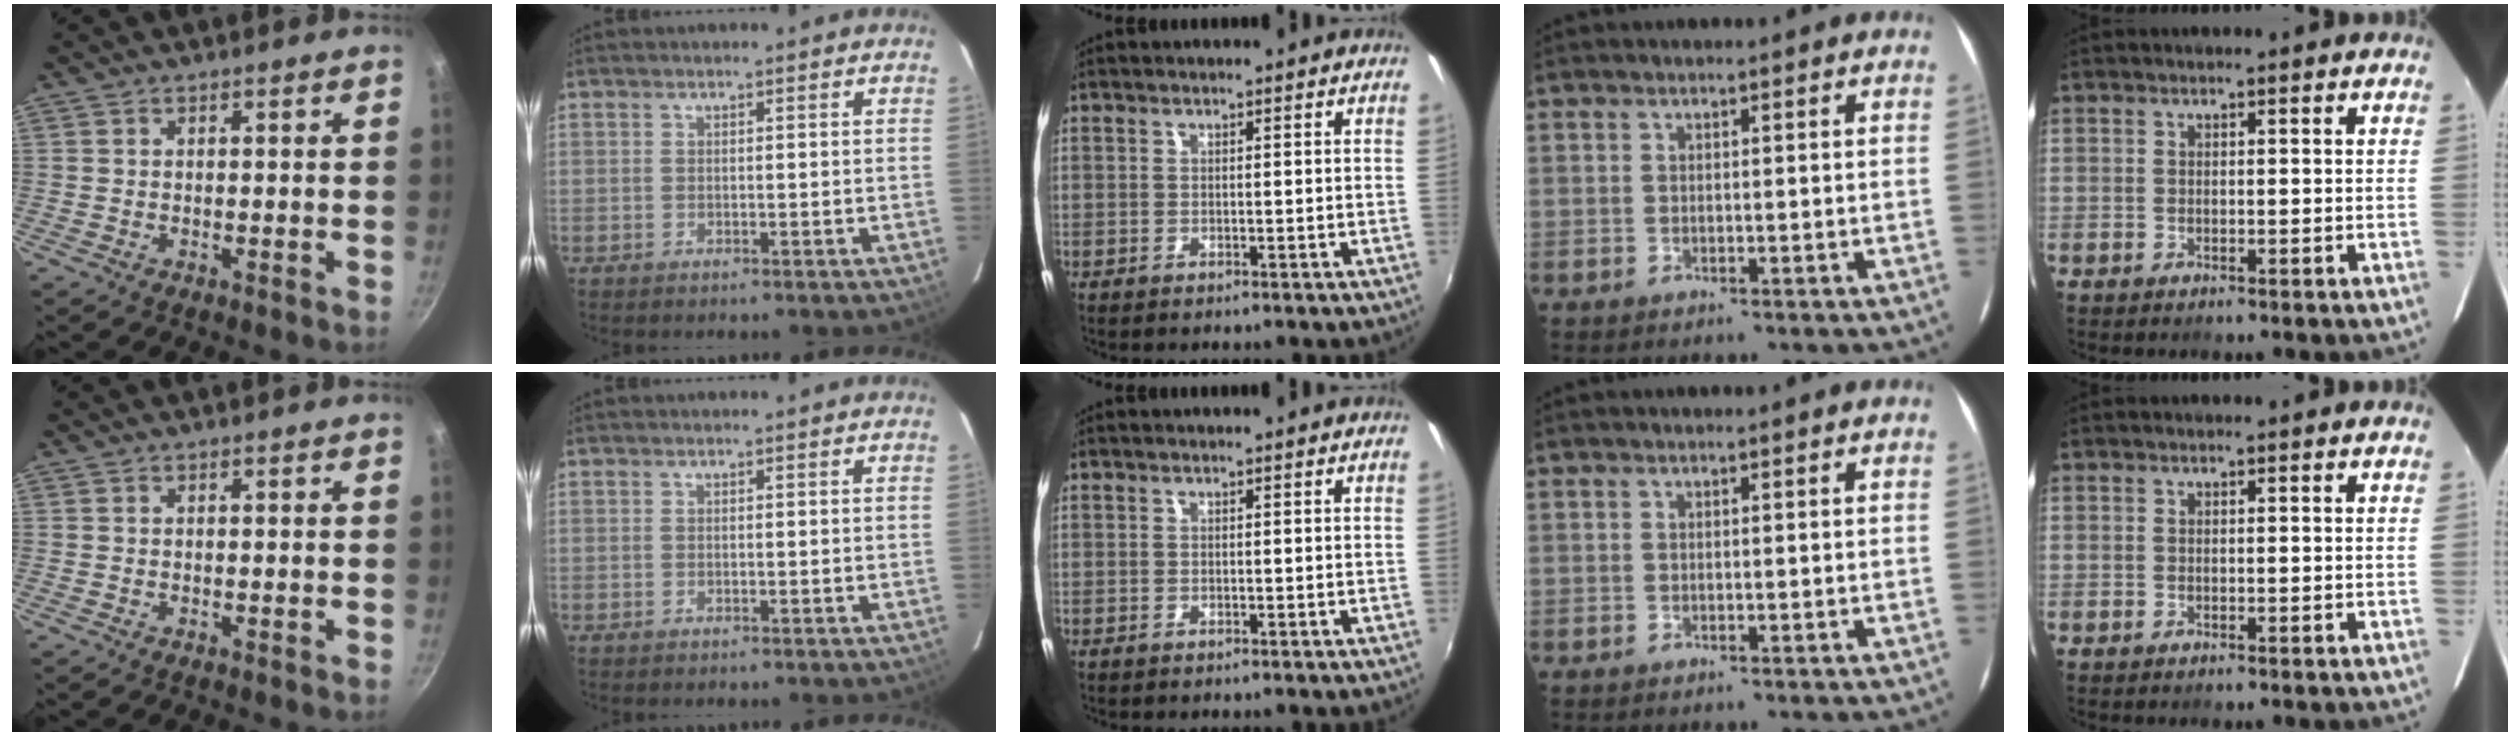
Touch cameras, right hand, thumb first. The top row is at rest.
{}